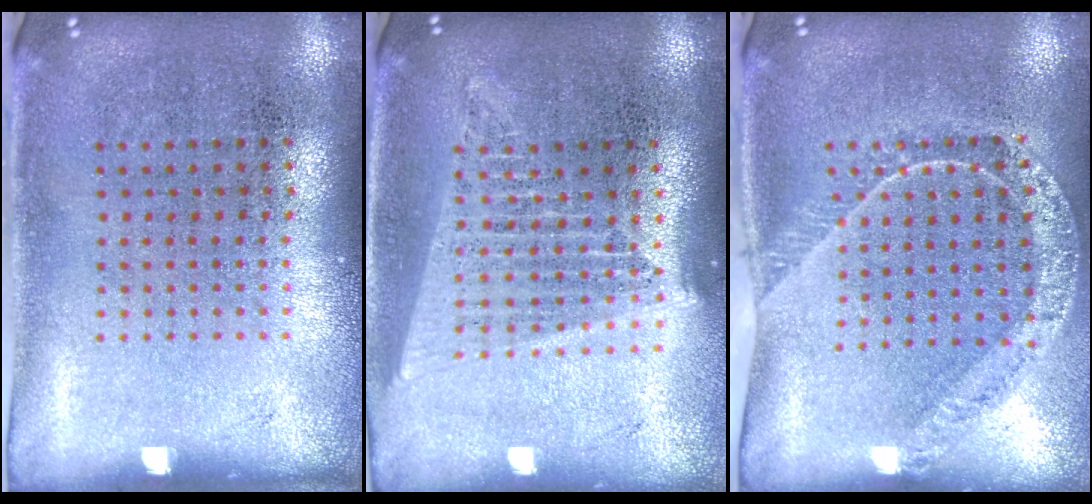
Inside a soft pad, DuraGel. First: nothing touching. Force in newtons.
{"total": 1.7, "press": 1.6, "slide": 0.8}
{"total": 1.4, "press": 1.4, "slide": 0.2}